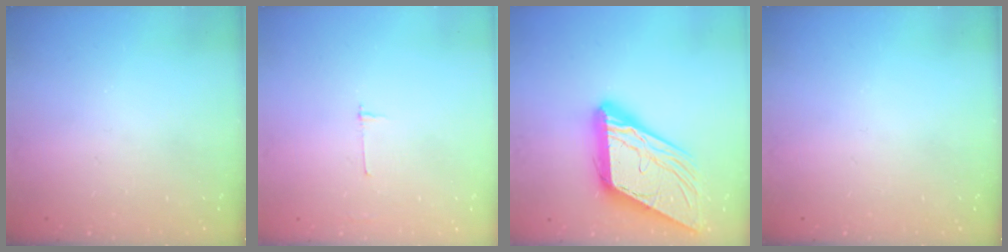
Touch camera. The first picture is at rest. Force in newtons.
{"total": 2.7, "press": 2.7, "slide": 0.3}
{"total": 17.5, "press": 17.4, "slide": 1.8}
{"total": 0.0}